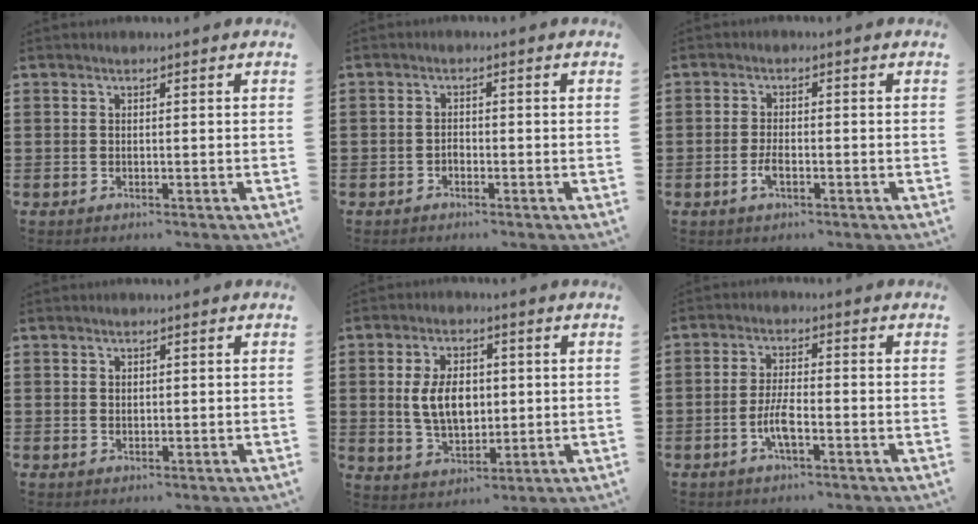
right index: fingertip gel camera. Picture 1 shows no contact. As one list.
[{"total": 1.0, "force": [-0.8, 0.5, 0.4], "torque": [-0.010, -0.003, -0.016]}, {"total": 2.4, "force": [-1.0, 0.9, 2.0], "torque": [-0.042, 0.000, -0.021]}, {"total": 0.8, "force": [0.3, 0.6, 0.2], "torque": [-0.007, 0.004, 0.007]}, {"total": 7.4, "force": [0.5, 4.5, 5.9], "torque": [-0.117, 0.002, 0.001]}, {"total": 4.4, "force": [-1.9, 0.9, 3.8], "torque": [-0.092, -0.006, -0.042]}]